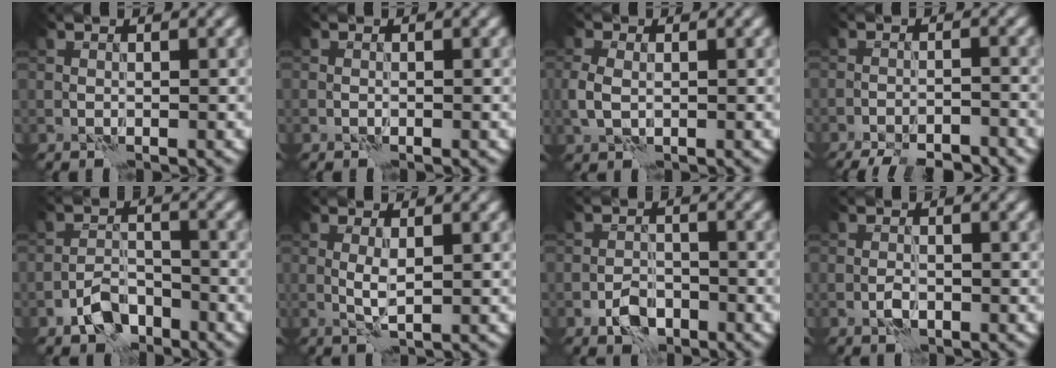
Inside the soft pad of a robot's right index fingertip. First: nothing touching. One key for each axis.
{"total": 0.0}
{"total": 2.3, "fx": -0.2, "fy": 1.6, "fz": 1.7, "tx": -0.044, "ty": 0.000, "tz": -0.006}
{"total": 7.5, "fx": -6.8, "fy": 1.6, "fz": 2.6, "tx": -0.036, "ty": -0.001, "tz": -0.100}
{"total": 3.9, "fx": -2.7, "fy": 2.1, "fz": 1.9, "tx": -0.029, "ty": 0.004, "tz": -0.056}
{"total": 1.5, "fx": 0.5, "fy": 0.3, "fz": 1.4, "tx": -0.034, "ty": 0.000, "tz": 0.010}
{"total": 3.0, "fx": -1.8, "fy": 1.8, "fz": 1.5, "tx": -0.024, "ty": 0.004, "tz": -0.037}
{"total": 1.4, "fx": -0.7, "fy": 0.7, "fz": 0.9, "tx": -0.019, "ty": 0.002, "tz": -0.015}